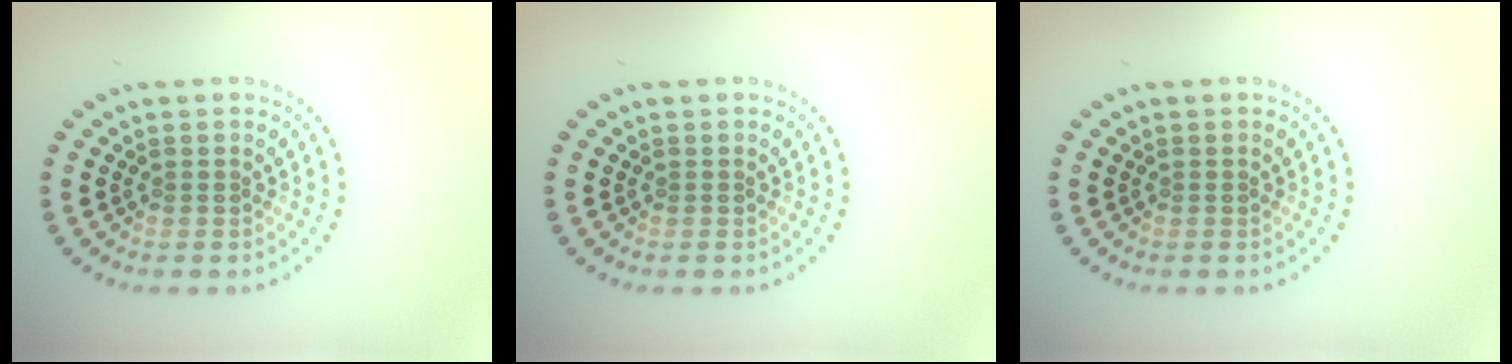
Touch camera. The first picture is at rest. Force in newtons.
{"total": 0.0}
{"total": 0.0}